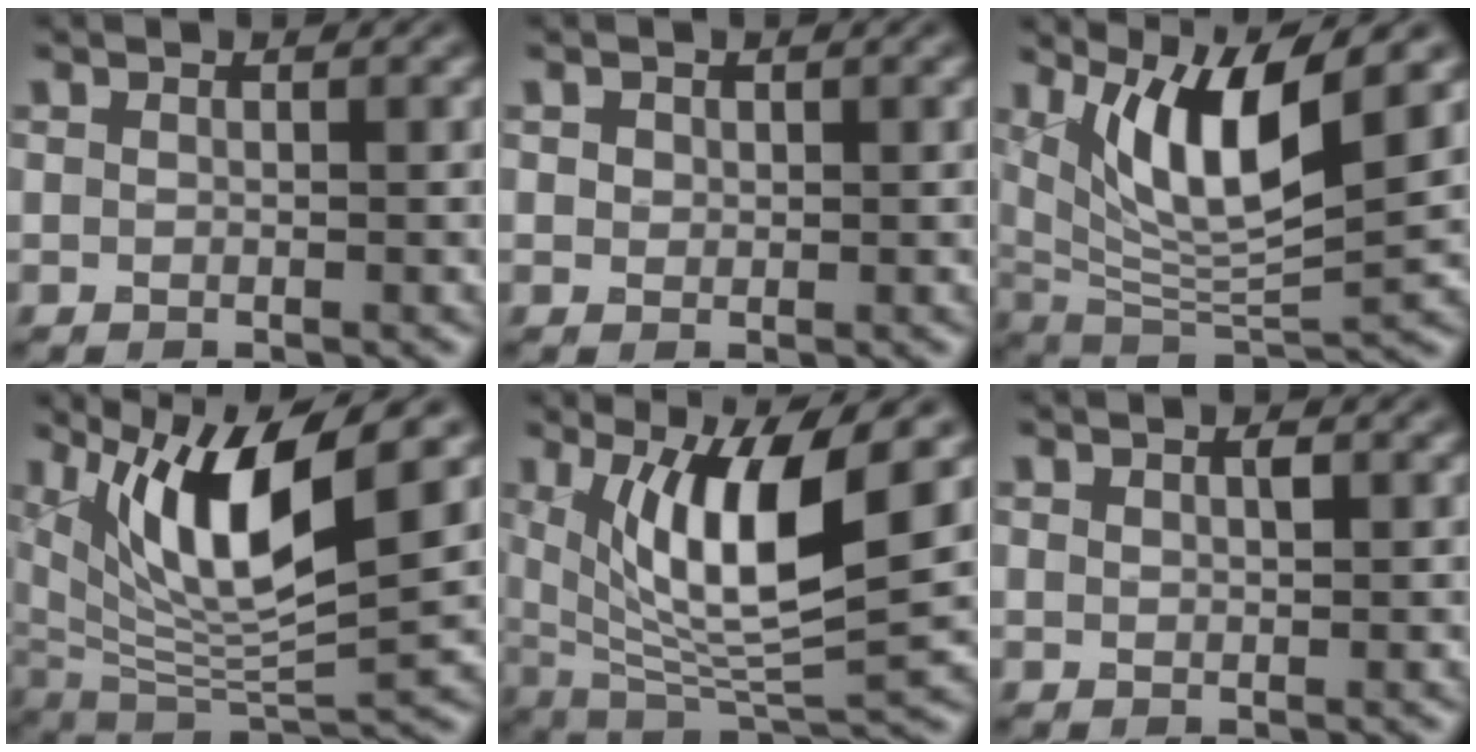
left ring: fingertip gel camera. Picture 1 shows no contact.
{"total": 0.8, "force": [0.3, 0.7, 0.2], "torque": [-0.002, -0.001, 0.006]}
{"total": 9.3, "force": [4.1, 2.5, 8.0], "torque": [-0.141, -0.014, 0.082]}
{"total": 10.4, "force": [4.5, 3.0, 8.9], "torque": [-0.162, -0.006, 0.087]}
{"total": 9.7, "force": [2.9, 2.6, 8.9], "torque": [-0.151, -0.014, 0.058]}
{"total": 0.8, "force": [0.4, 0.3, 0.6], "torque": [-0.014, 0.001, 0.008]}